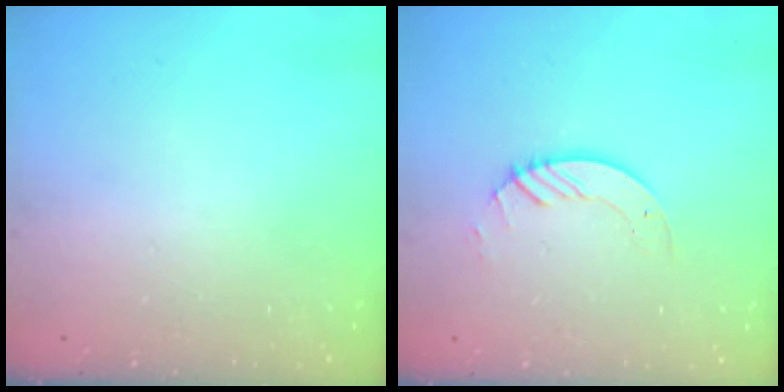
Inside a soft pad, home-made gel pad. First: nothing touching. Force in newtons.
{"total": 2.8, "press": 2.8, "slide": 0.3}